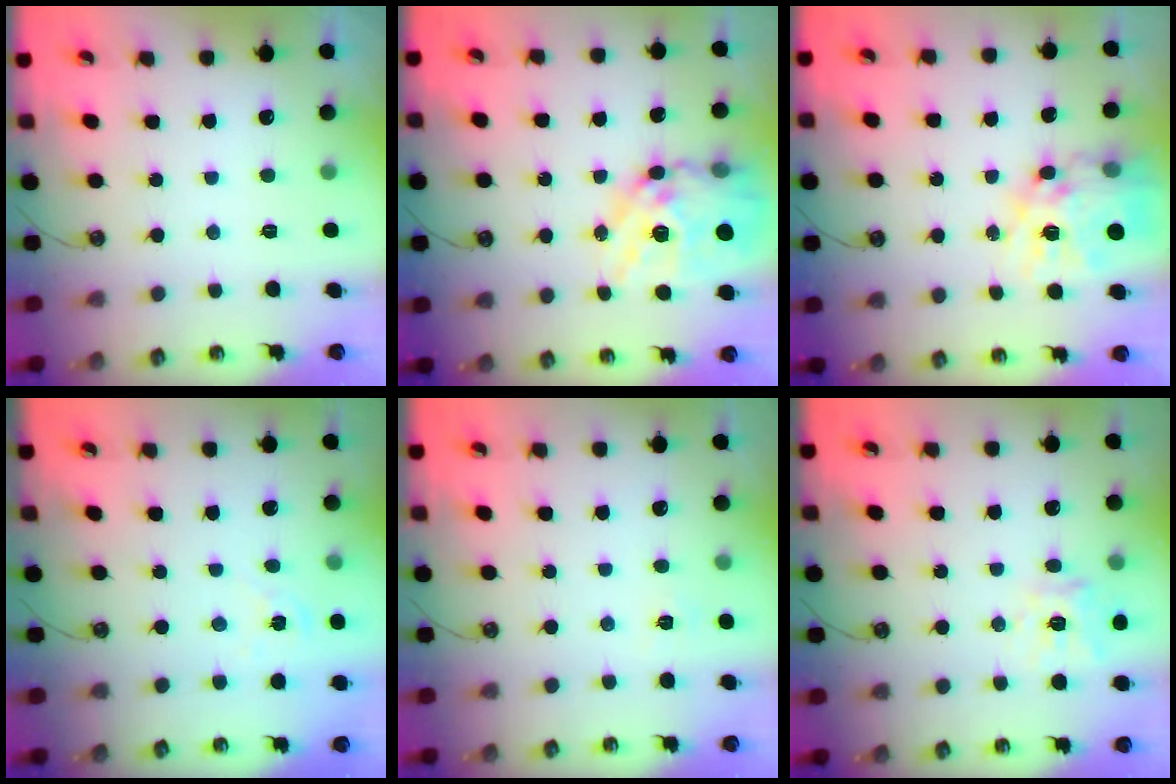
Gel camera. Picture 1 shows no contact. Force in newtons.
{"total": 21.5, "press": 21.4, "slide": 2.2}
{"total": 17.4, "press": 17.3, "slide": 1.5}
{"total": 1.3, "press": 1.3, "slide": 0.2}
{"total": 2.3, "press": 2.3, "slide": 0.3}
{"total": 12.5, "press": 12.4, "slide": 1.5}